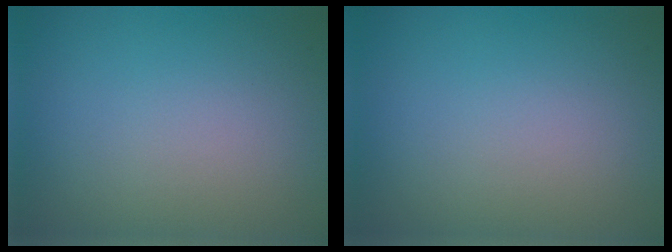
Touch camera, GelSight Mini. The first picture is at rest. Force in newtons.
{"total": 0.0}